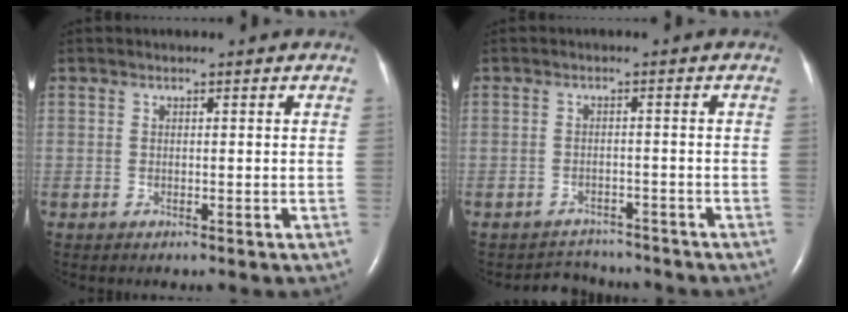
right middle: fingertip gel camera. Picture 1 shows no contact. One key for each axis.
{"total": 4.0, "fx": -3.8, "fy": 1.2, "fz": -0.8, "tx": 0.005, "ty": 0.008, "tz": -0.056}